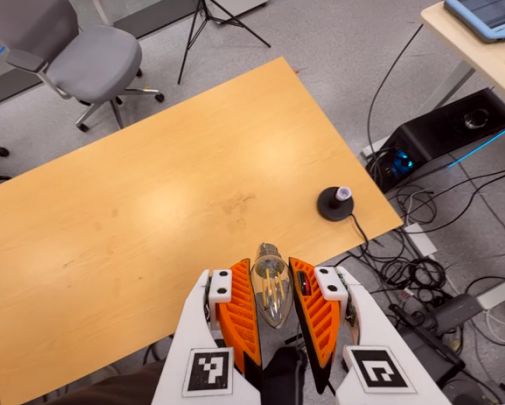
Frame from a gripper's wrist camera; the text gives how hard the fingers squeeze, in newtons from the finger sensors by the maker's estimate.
{"total": 9.2, "left": 8.2, "right": 10.2}